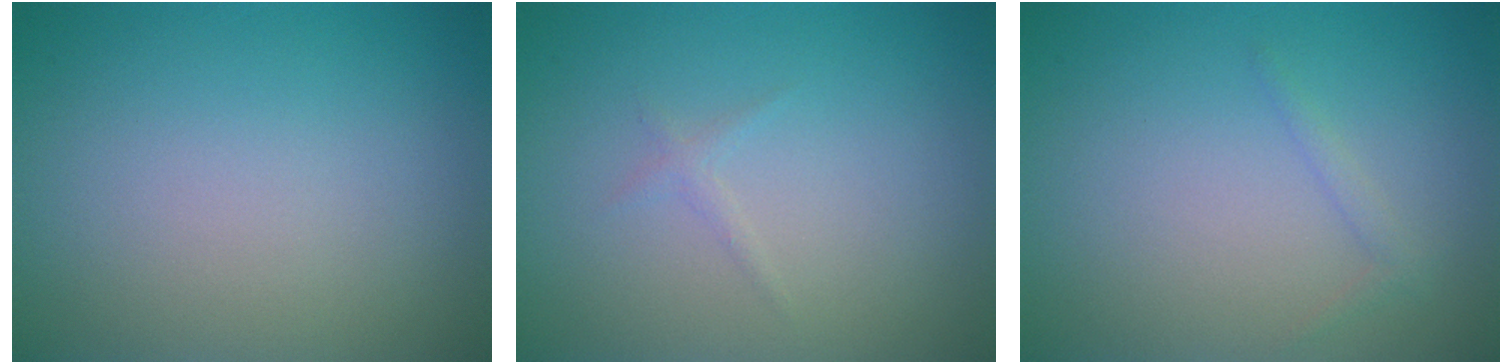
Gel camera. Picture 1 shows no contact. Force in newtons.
{"total": 0.6, "press": 0.6, "slide": 0.1}
{"total": 0.8, "press": 0.8, "slide": 0.1}